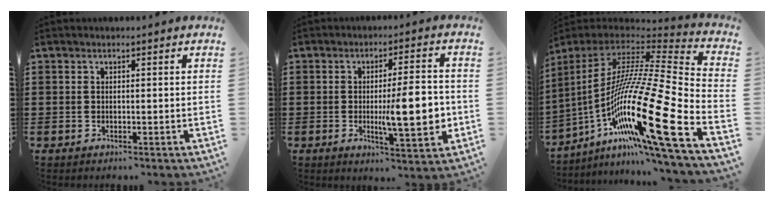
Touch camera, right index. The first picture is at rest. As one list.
[{"total": 10.4, "force": [-1.0, 2.8, 10.0], "torque": [-0.132, -0.011, -0.016]}, {"total": 24.3, "force": [-8.5, 4.2, 22.3], "torque": [-0.439, -0.018, -0.165]}]